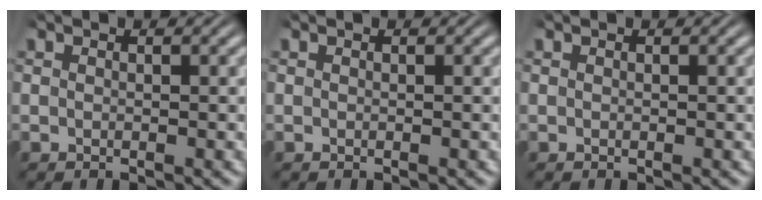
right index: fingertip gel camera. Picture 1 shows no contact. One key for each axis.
{"total": 0.0}
{"total": 0.0}